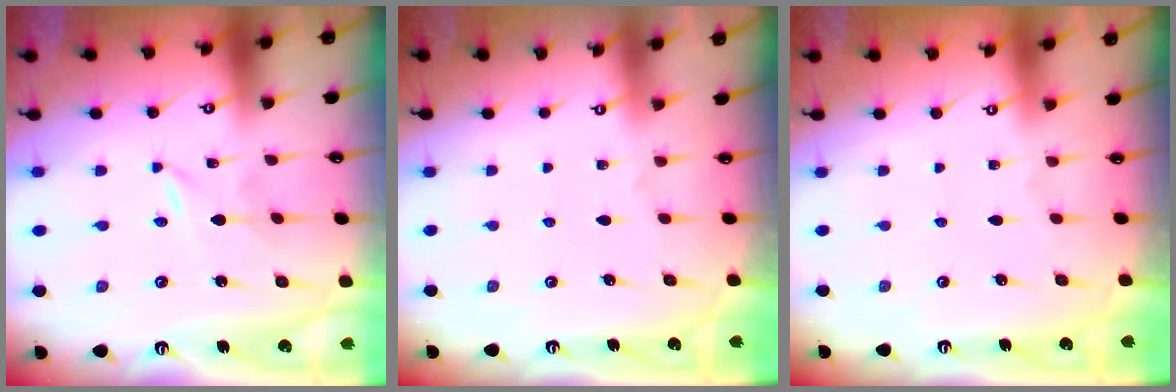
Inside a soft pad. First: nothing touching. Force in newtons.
{"total": 0.0}
{"total": 0.0}